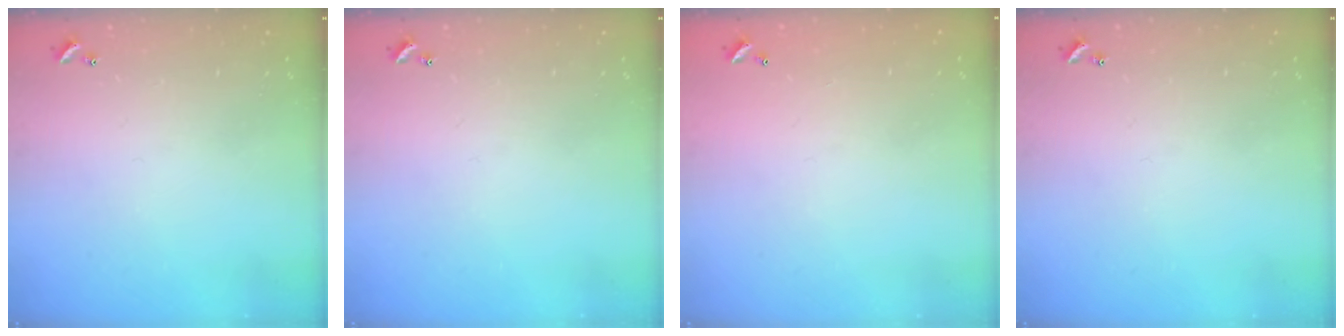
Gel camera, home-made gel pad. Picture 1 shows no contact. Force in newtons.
{"total": 0.0}
{"total": 2.9, "press": 2.9, "slide": 0.1}
{"total": 0.0}